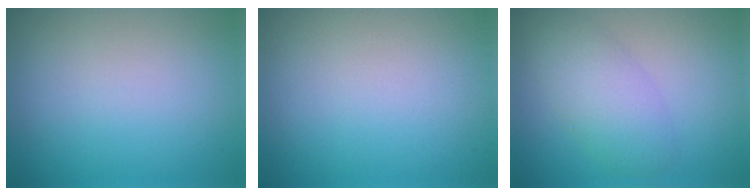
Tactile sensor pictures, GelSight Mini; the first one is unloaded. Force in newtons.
{"total": 0.0}
{"total": 3.9, "press": 3.9, "slide": 0.2}